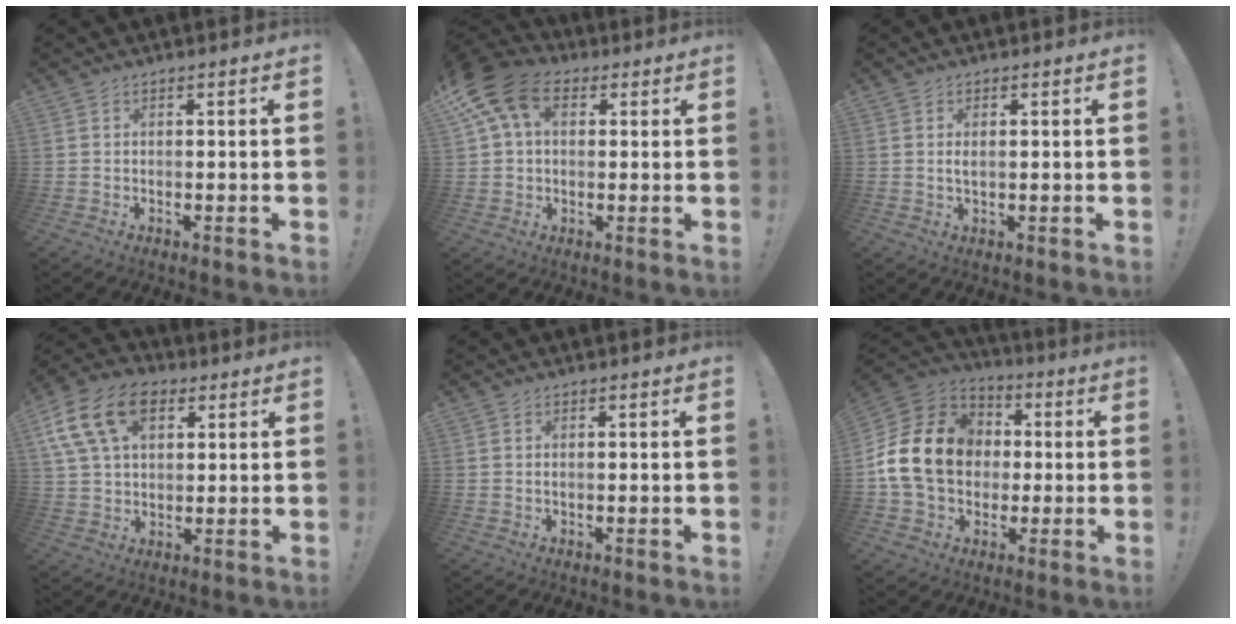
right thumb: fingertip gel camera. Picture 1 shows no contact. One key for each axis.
{"total": 13.8, "fx": 5.2, "fy": 9.2, "fz": 8.8, "tx": -0.159, "ty": -0.006, "tz": 0.099}
{"total": 1.6, "fx": 0.3, "fy": 0.5, "fz": 1.5, "tx": -0.022, "ty": -0.001, "tz": 0.003}
{"total": 16.7, "fx": 6.8, "fy": 10.9, "fz": 10.6, "tx": -0.195, "ty": -0.016, "tz": 0.128}
{"total": 0.5, "fx": 0.0, "fy": 0.1, "fz": 0.5, "tx": -0.010, "ty": 0.002, "tz": -0.001}
{"total": 19.6, "fx": 1.3, "fy": 15.6, "fz": 11.8, "tx": -0.211, "ty": 0.021, "tz": 0.036}